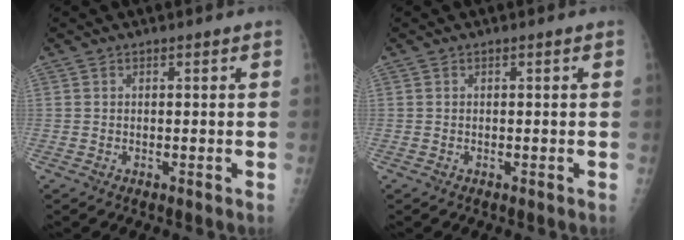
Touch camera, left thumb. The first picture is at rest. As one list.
[{"total": 0.0}]